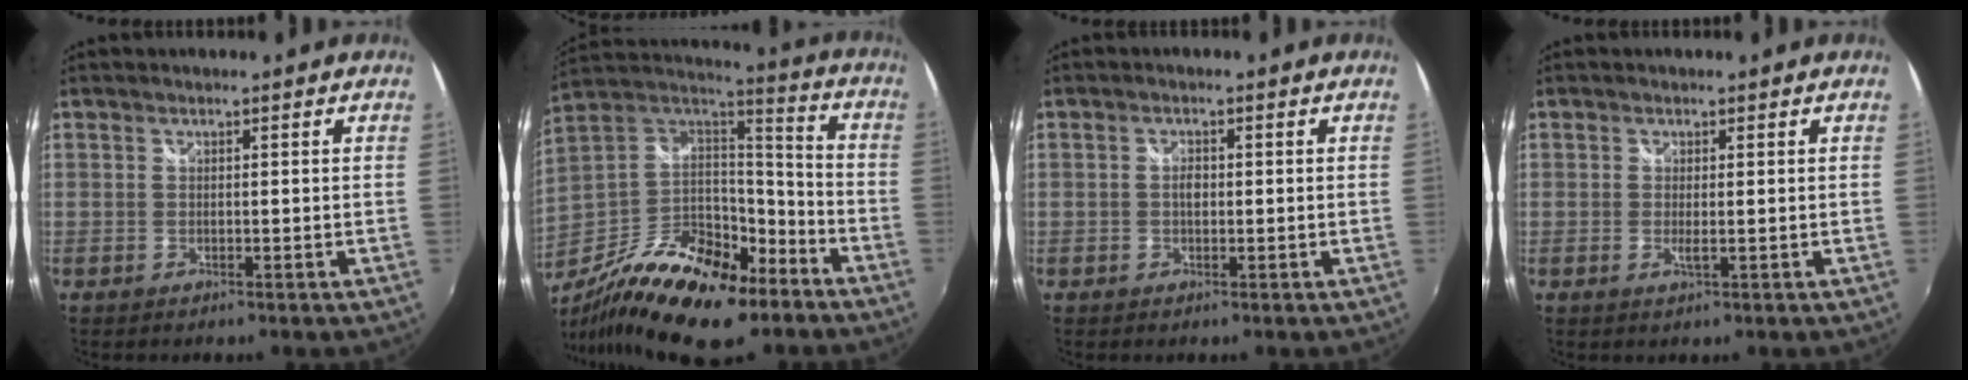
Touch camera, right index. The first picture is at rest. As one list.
[{"total": 29.4, "force": [-17.8, 12.8, 19.6], "torque": [-0.378, -0.024, -0.292]}, {"total": 1.5, "force": [-0.1, 0.9, 1.2], "torque": [-0.023, 0.004, -0.003]}, {"total": 1.4, "force": [-0.1, 0.0, 1.4], "torque": [-0.027, -0.004, -0.004]}]